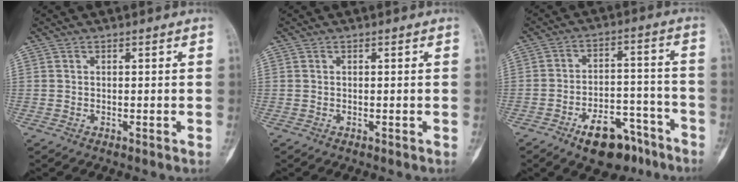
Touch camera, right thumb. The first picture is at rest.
{"total": 0.0}
{"total": 12.7, "force": [-8.4, 6.4, 7.0], "torque": [-0.080, 0.073, -0.126]}